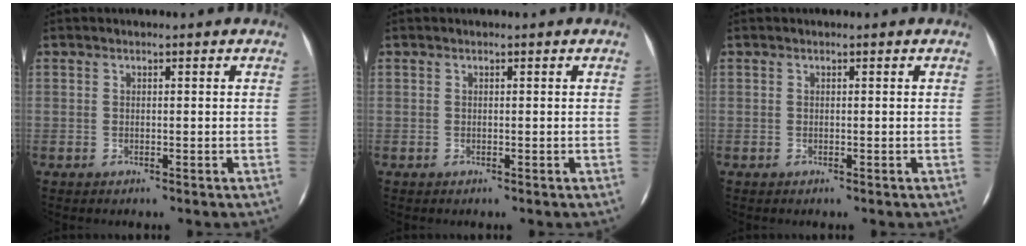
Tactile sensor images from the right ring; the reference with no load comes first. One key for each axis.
{"total": 0.0}
{"total": 0.0}